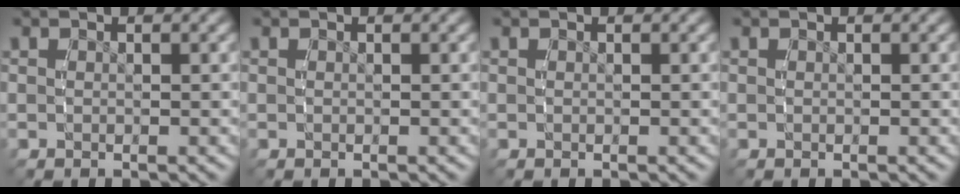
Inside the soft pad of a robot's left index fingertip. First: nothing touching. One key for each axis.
{"total": 0.0}
{"total": 0.0}
{"total": 0.0}